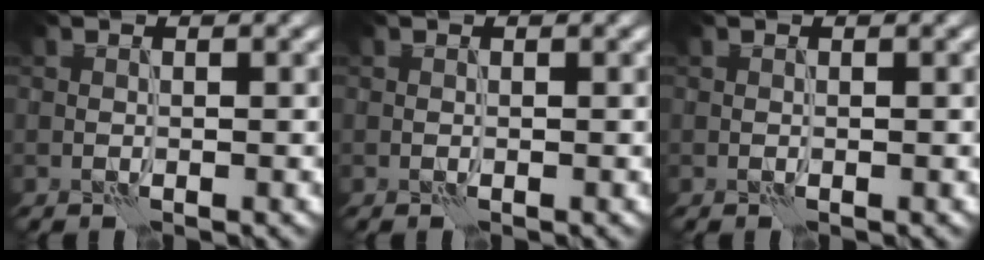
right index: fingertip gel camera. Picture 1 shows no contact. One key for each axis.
{"total": 0.0}
{"total": 0.0}